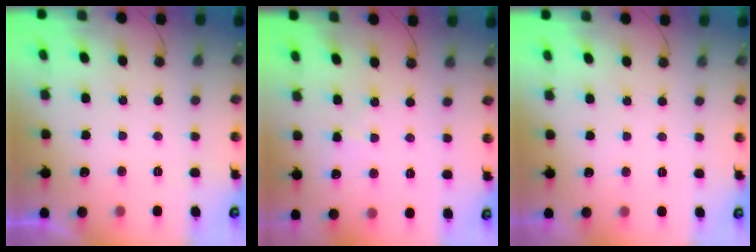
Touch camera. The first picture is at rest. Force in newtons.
{"total": 4.1, "press": 4.1, "slide": 0.5}
{"total": 0.0}